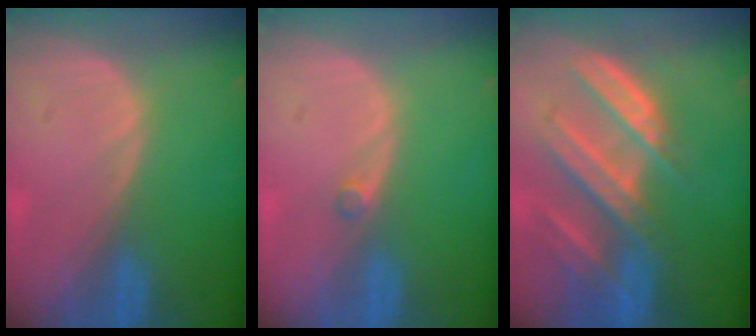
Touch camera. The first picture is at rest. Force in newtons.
{"total": 1.0, "press": 0.9, "slide": 0.5}
{"total": 9.4, "press": 8.3, "slide": 4.4}